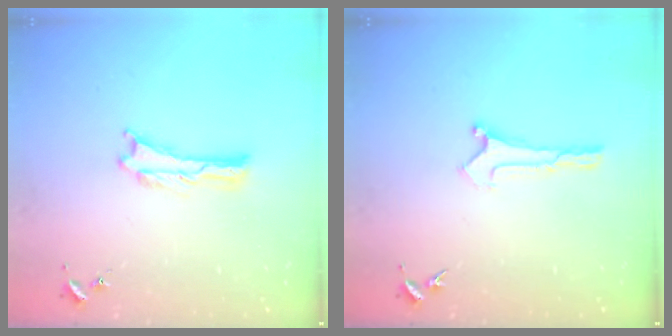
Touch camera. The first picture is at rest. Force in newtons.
{"total": 0.0}